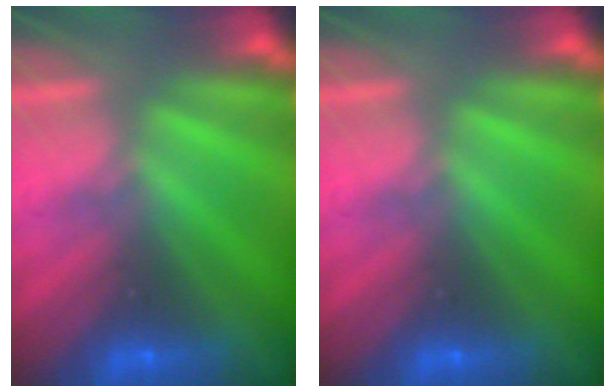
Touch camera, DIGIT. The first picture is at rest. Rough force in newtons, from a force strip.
{"total": 0.0}